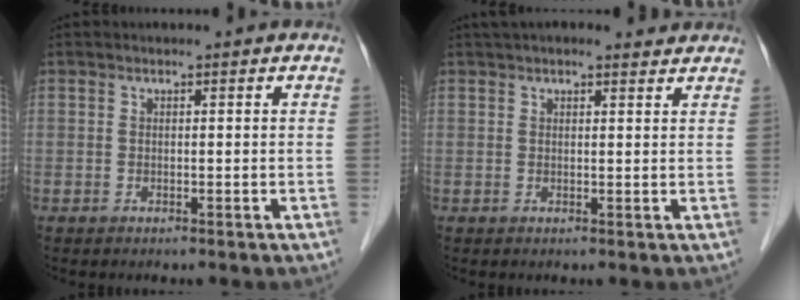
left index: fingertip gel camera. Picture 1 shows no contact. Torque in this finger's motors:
{"motor_torque": [0.95, -0.88, 0.30, 0.02]}